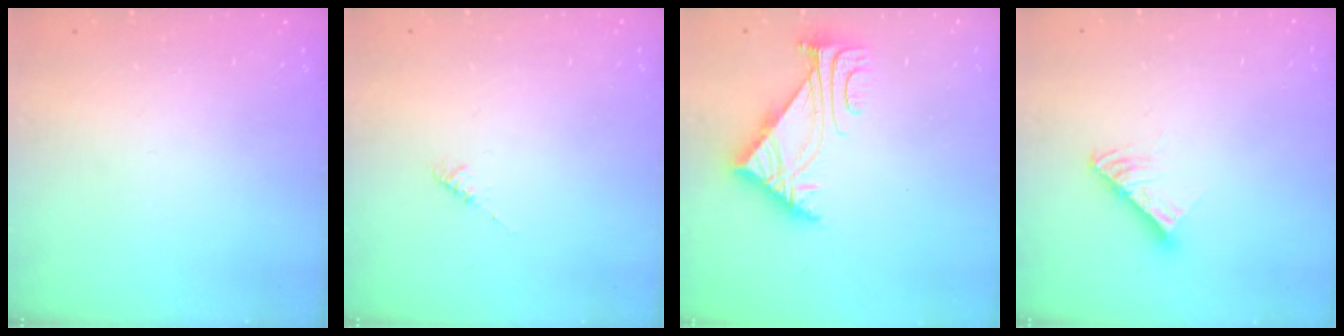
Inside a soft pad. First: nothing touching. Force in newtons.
{"total": 2.0, "press": 1.9, "slide": 0.4}
{"total": 5.4, "press": 5.3, "slide": 0.9}
{"total": 9.5, "press": 9.4, "slide": 1.0}